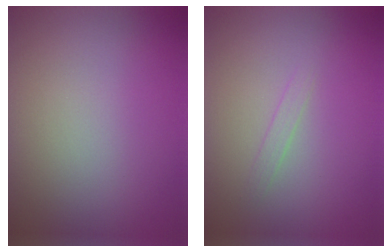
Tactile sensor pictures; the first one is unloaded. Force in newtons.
{"total": 0.8, "press": 0.8, "slide": 0.0}